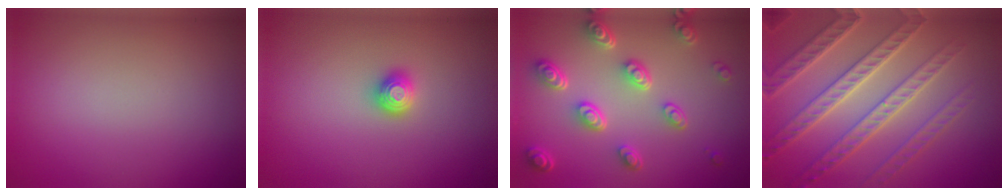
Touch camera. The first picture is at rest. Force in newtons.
{"total": 1.4, "press": 1.2, "slide": 0.6}
{"total": 5.1, "press": 3.8, "slide": 3.5}
{"total": 7.2, "press": 5.5, "slide": 4.6}